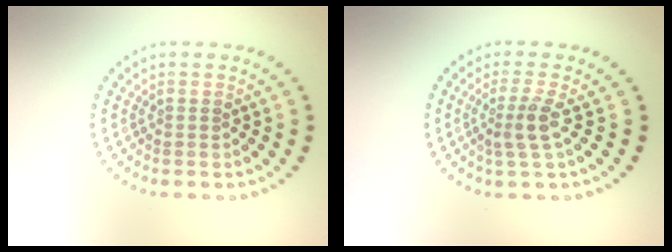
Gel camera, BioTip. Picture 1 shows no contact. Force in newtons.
{"total": 2.4, "press": 1.8, "slide": 1.5}